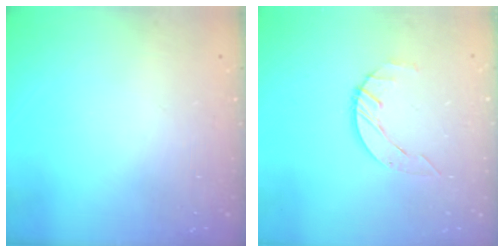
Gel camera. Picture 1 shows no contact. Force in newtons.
{"total": 3.3, "press": 3.2, "slide": 0.4}